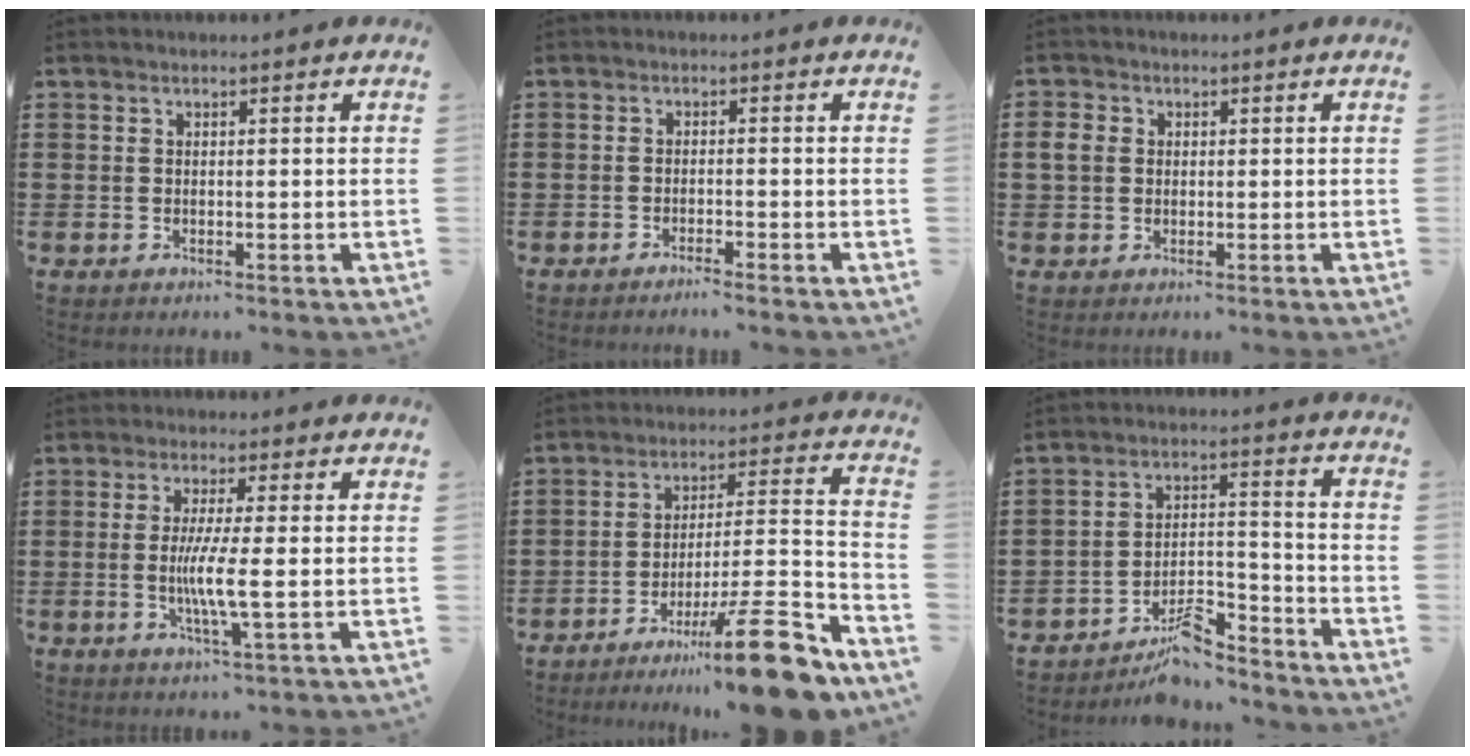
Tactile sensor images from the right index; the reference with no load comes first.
{"total": 1.4, "force": [-1.2, -0.2, 0.5], "torque": [-0.009, 0.000, -0.024]}
{"total": 2.6, "force": [0.3, 2.2, 1.2], "torque": [-0.032, 0.009, 0.004]}
{"total": 5.8, "force": [-0.5, 0.0, 5.8], "torque": [-0.111, -0.013, -0.014]}
{"total": 16.8, "force": [-11.5, 2.4, 11.9], "torque": [-0.150, 0.047, -0.192]}
{"total": 8.5, "force": [-7.4, 2.2, 3.5], "torque": [-0.050, 0.025, -0.138]}